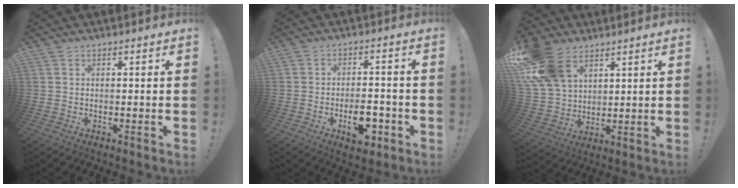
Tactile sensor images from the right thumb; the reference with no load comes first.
{"total": 9.2, "force": [-4.0, 5.0, 6.6], "torque": [-0.090, 0.023, -0.061]}
{"total": 18.0, "force": [9.6, 11.7, 9.8], "torque": [-0.194, -0.039, 0.187]}